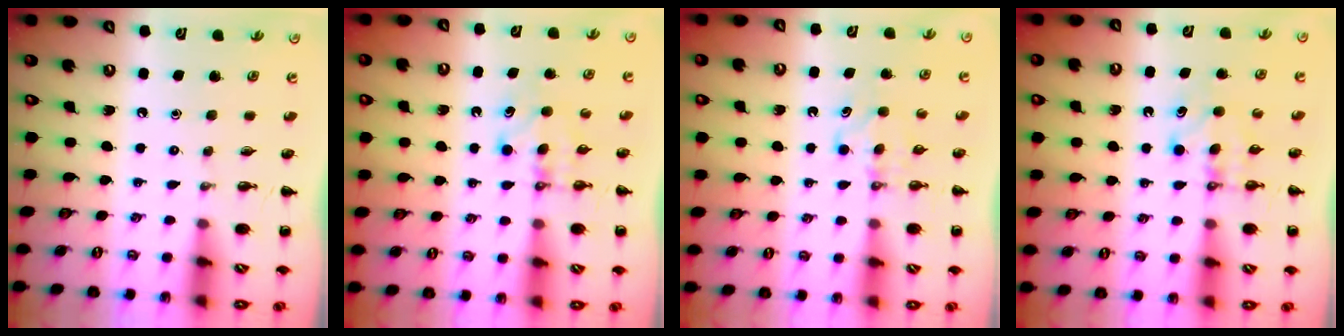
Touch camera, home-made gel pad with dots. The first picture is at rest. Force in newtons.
{"total": 6.3, "press": 6.1, "slide": 1.4}
{"total": 4.7, "press": 4.4, "slide": 1.5}
{"total": 6.3, "press": 6.1, "slide": 1.4}